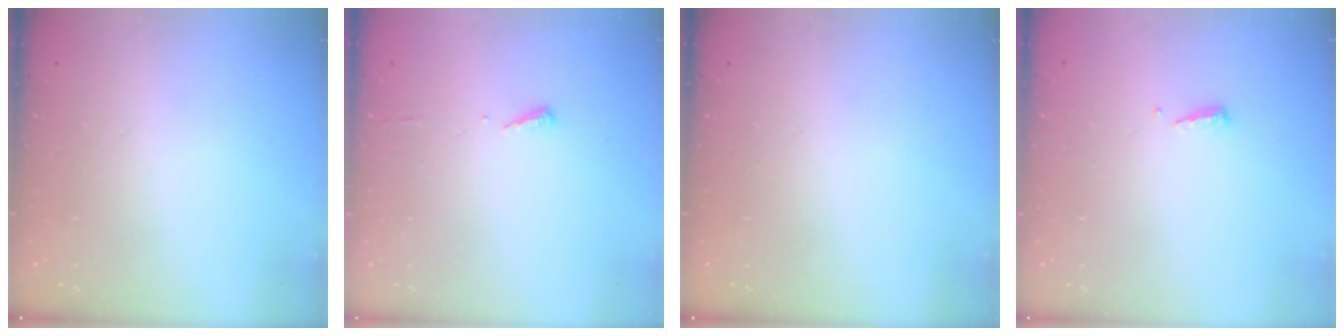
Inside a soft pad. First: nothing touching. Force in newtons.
{"total": 3.5, "press": 3.4, "slide": 0.4}
{"total": 0.0}
{"total": 5.3, "press": 5.3, "slide": 0.5}